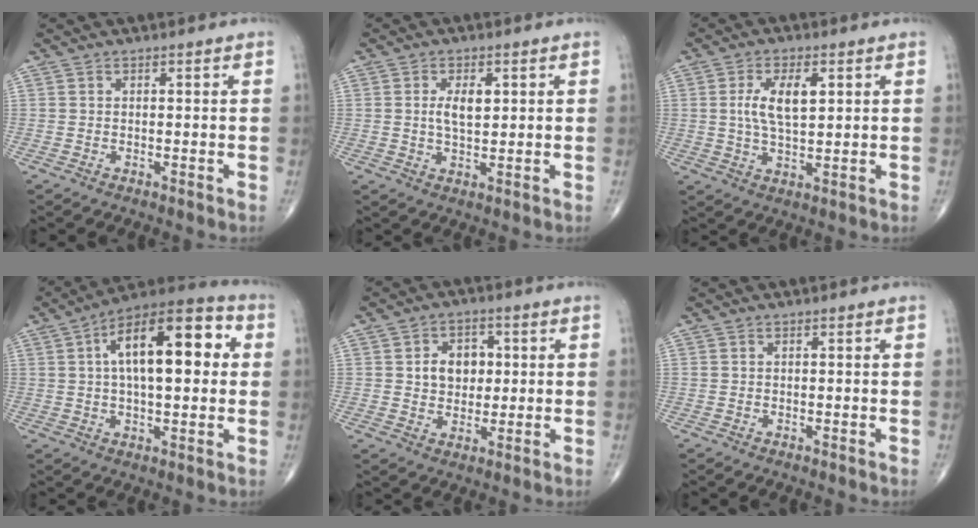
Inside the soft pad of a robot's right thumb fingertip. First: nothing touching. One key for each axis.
{"total": 4.5, "fx": 1.0, "fy": 2.2, "fz": 3.8, "tx": -0.064, "ty": -0.007, "tz": 0.018}
{"total": 7.6, "fx": 1.8, "fy": 3.3, "fz": 6.6, "tx": -0.124, "ty": -0.006, "tz": 0.033}
{"total": 19.0, "fx": 3.7, "fy": 8.3, "fz": 16.7, "tx": -0.233, "ty": 0.026, "tz": 0.046}
{"total": 7.0, "fx": 1.1, "fy": 5.4, "fz": 4.3, "tx": -0.035, "ty": 0.000, "tz": 0.017}
{"total": 0.0}